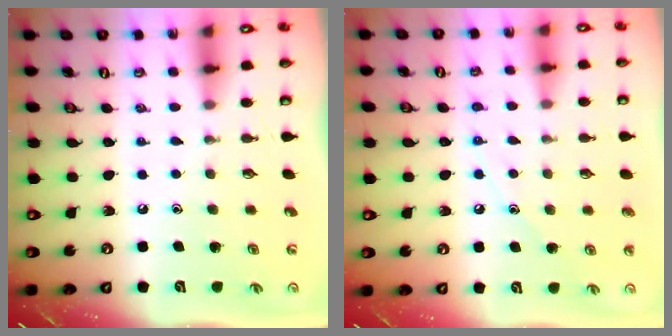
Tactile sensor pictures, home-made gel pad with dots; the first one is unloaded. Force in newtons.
{"total": 7.1, "press": 7.1, "slide": 0.4}